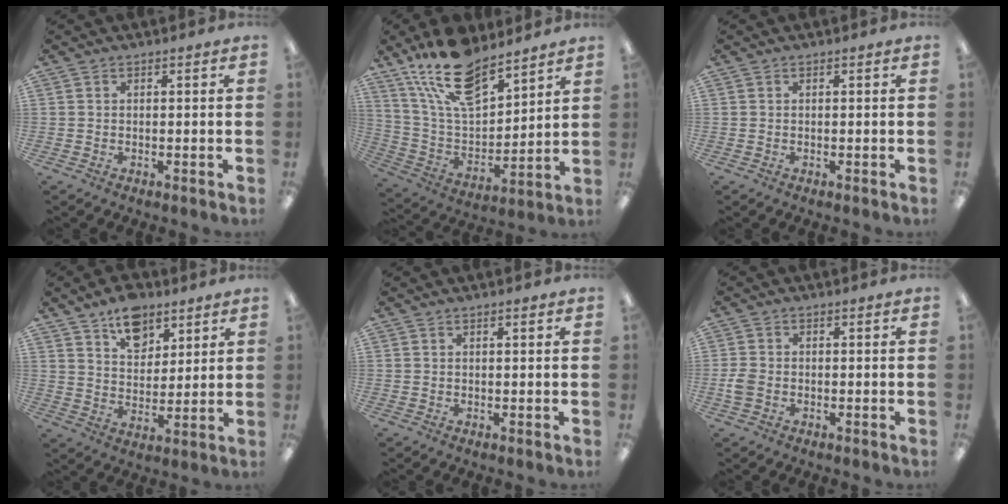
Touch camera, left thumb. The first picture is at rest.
{"total": 18.4, "force": [14.0, 7.4, 9.5], "torque": [-0.188, -0.077, 0.249]}
{"total": 0.0}
{"total": 10.8, "force": [7.6, 6.5, 4.0], "torque": [-0.049, -0.044, 0.138]}
{"total": 0.7, "force": [0.5, 0.1, 0.6], "torque": [-0.011, 0.001, 0.008]}
{"total": 3.2, "force": [-0.9, 2.3, 2.0], "torque": [-0.040, 0.005, -0.016]}